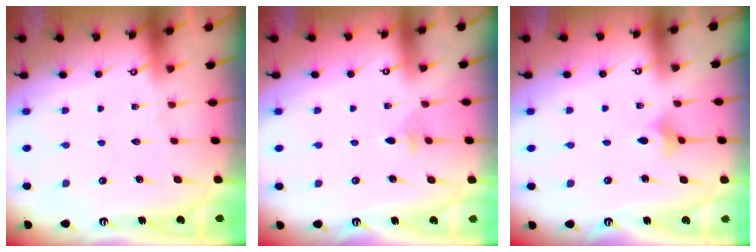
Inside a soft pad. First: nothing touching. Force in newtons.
{"total": 2.8, "press": 2.7, "slide": 0.8}
{"total": 2.9, "press": 2.9, "slide": 0.5}